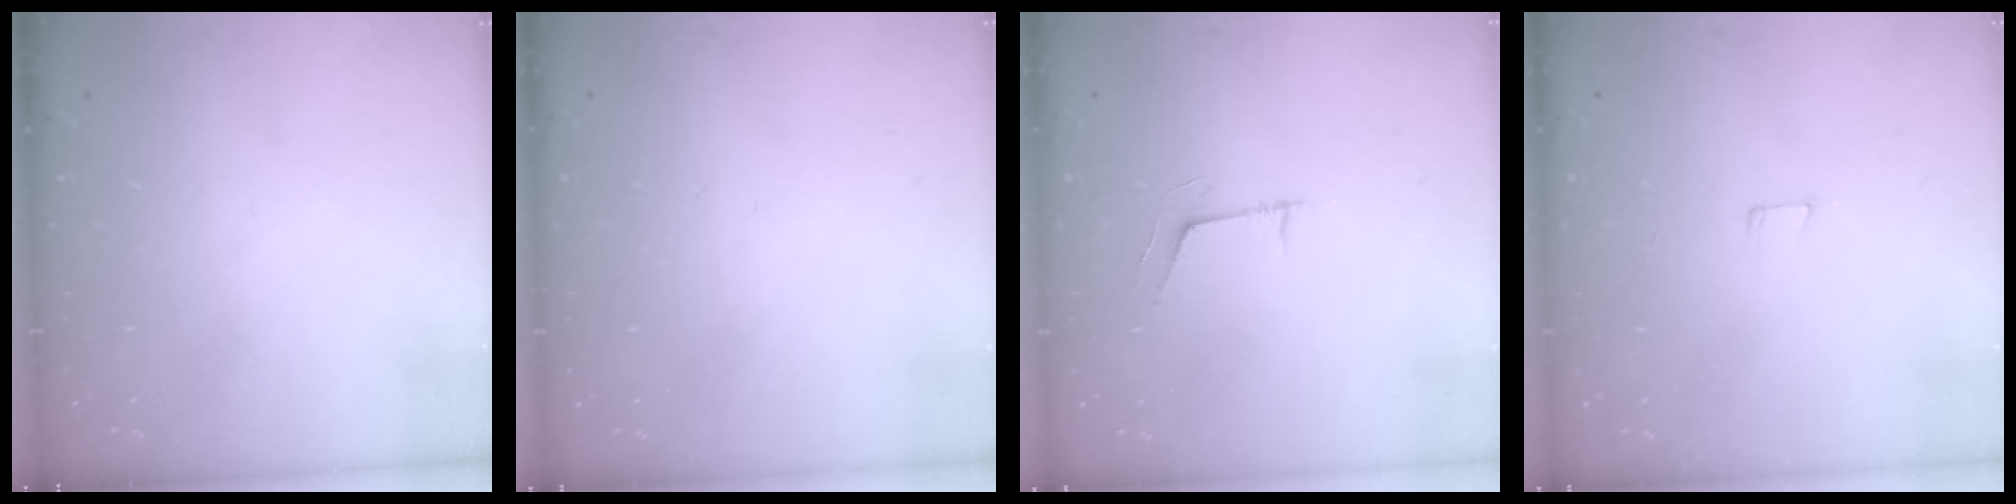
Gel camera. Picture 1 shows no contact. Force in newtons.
{"total": 1.5, "press": 1.5, "slide": 0.1}
{"total": 4.4, "press": 4.3, "slide": 0.7}
{"total": 4.3, "press": 4.3, "slide": 0.4}